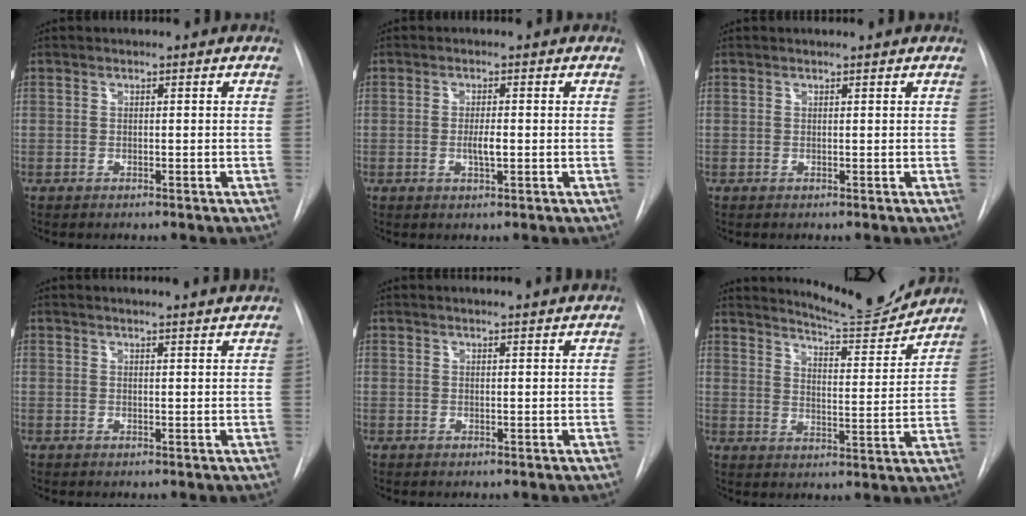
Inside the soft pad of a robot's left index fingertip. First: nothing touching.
{"total": 2.1, "force": [-0.2, 0.3, 2.1], "torque": [-0.038, -0.001, -0.002]}
{"total": 2.1, "force": [2.0, -0.1, 0.4], "torque": [-0.008, 0.011, 0.023]}
{"total": 8.9, "force": [8.6, -0.5, 2.2], "torque": [-0.030, -0.002, 0.090]}
{"total": 6.6, "force": [6.3, -0.5, 1.7], "torque": [-0.019, 0.009, 0.063]}
{"total": 12.3, "force": [12.1, 0.0, 2.2], "torque": [-0.035, -0.034, 0.166]}